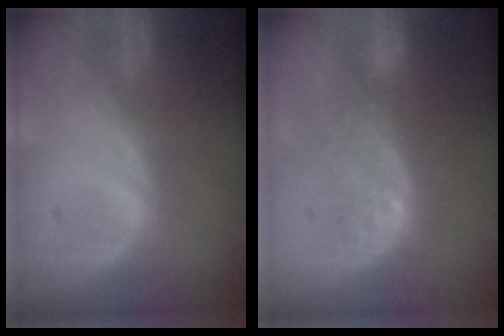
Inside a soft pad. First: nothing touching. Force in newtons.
{"total": 9.9, "press": 8.2, "slide": 5.5}